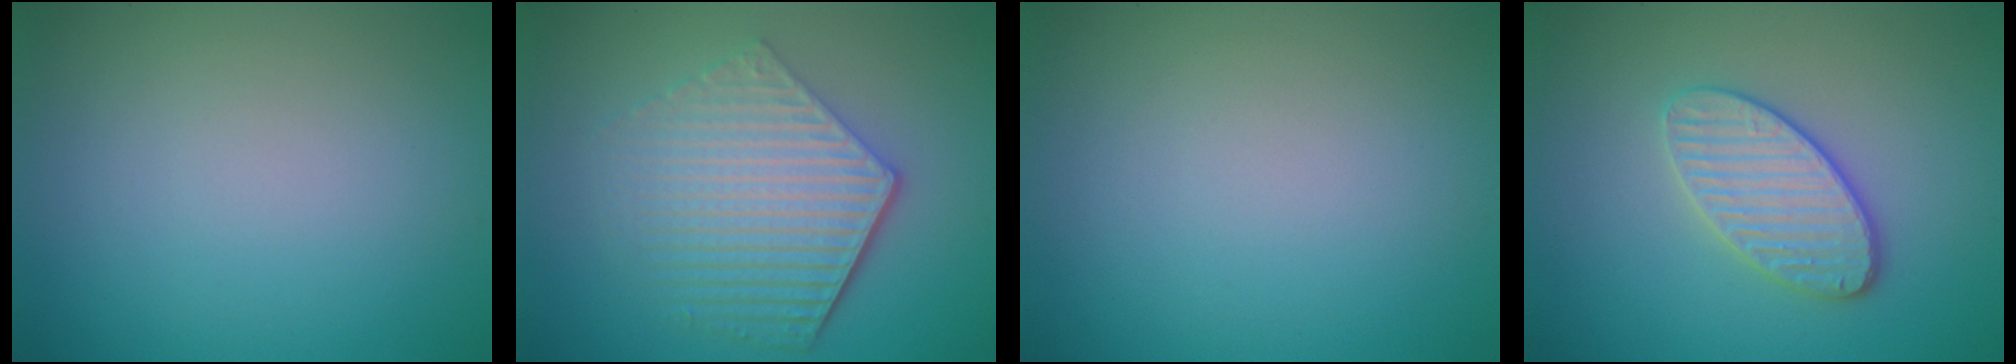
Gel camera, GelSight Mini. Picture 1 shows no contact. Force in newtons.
{"total": 6.1, "press": 4.4, "slide": 4.2}
{"total": 0.0}
{"total": 3.8, "press": 3.4, "slide": 1.7}